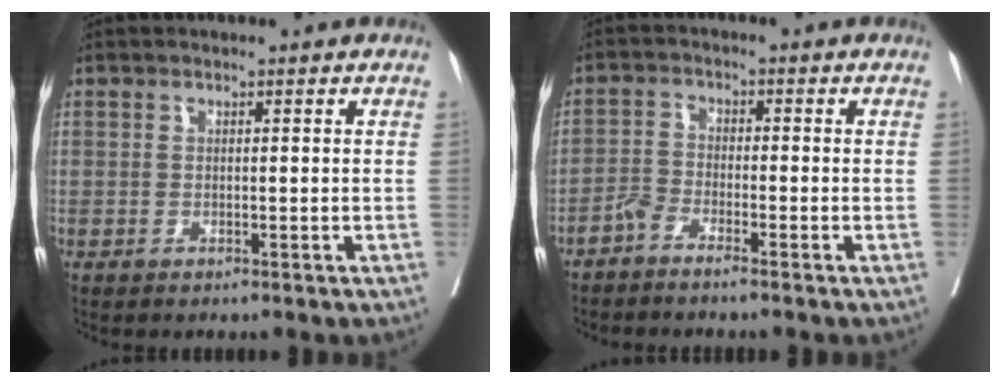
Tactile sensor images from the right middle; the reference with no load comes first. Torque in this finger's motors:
{"motor_torque": [-0.23, -0.10, 0.01, -0.01]}